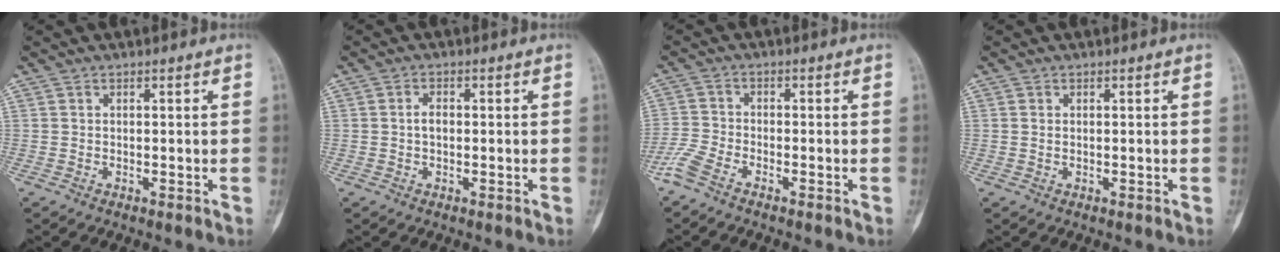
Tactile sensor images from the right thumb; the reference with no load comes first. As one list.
[{"total": 2.1, "force": [-0.1, 1.3, 1.6], "torque": [-0.032, 0.005, -0.004]}, {"total": 4.3, "force": [-3.3, 1.4, 2.4], "torque": [-0.070, 0.012, -0.074]}, {"total": 0.5, "force": [0.1, 0.4, 0.4], "torque": [-0.012, 0.002, 0.003]}]